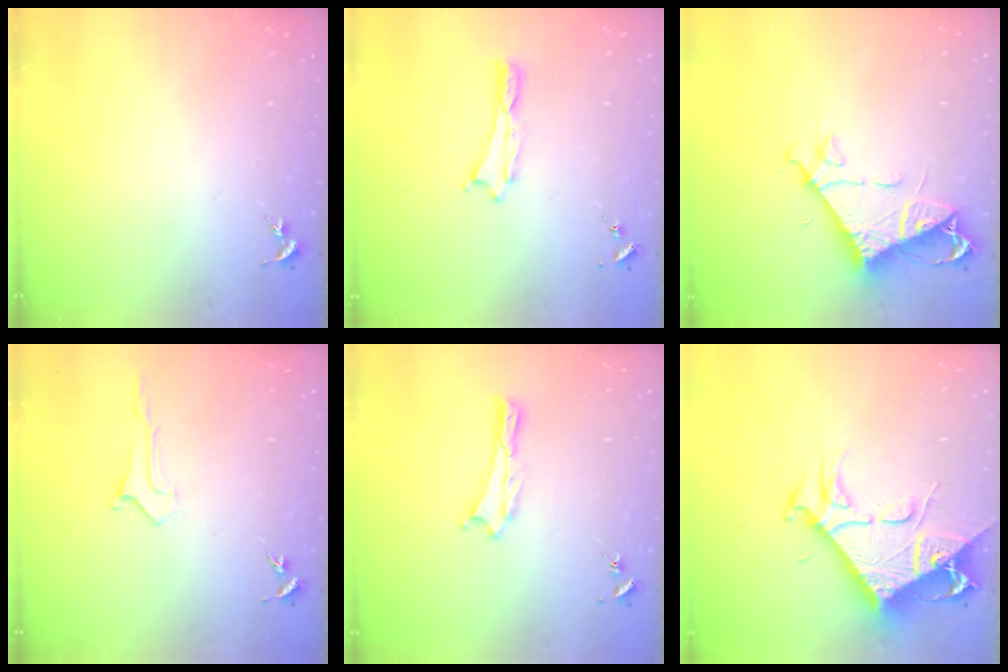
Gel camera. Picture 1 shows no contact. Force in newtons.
{"total": 0.0}
{"total": 8.1, "press": 8.1, "slide": 0.6}
{"total": 0.0}
{"total": 0.0}
{"total": 9.0, "press": 9.0, "slide": 0.9}